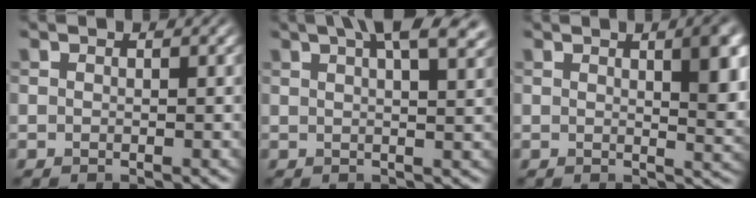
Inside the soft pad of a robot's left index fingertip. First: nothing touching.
{"total": 8.7, "force": [5.0, 3.3, 6.3], "torque": [-0.046, 0.041, 0.041]}
{"total": 5.6, "force": [1.9, 1.8, 4.9], "torque": [-0.041, 0.005, 0.025]}